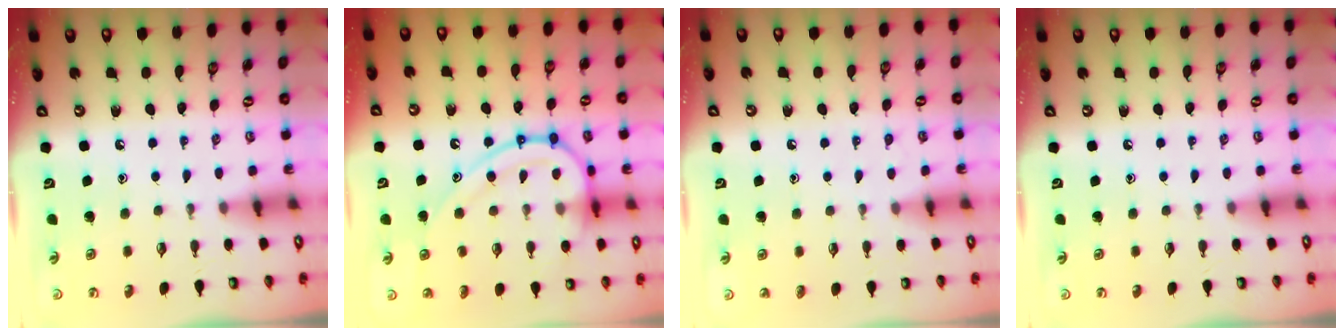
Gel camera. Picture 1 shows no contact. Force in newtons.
{"total": 17.2, "press": 17.1, "slide": 1.5}
{"total": 5.0, "press": 5.0, "slide": 0.6}
{"total": 0.0}